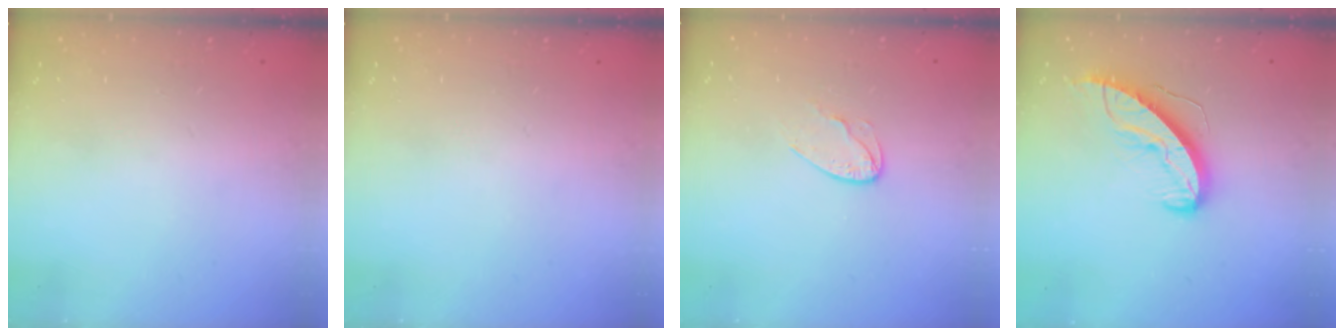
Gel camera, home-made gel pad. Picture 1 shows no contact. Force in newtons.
{"total": 0.0}
{"total": 6.3, "press": 6.3, "slide": 0.6}
{"total": 11.0, "press": 11.0, "slide": 1.0}